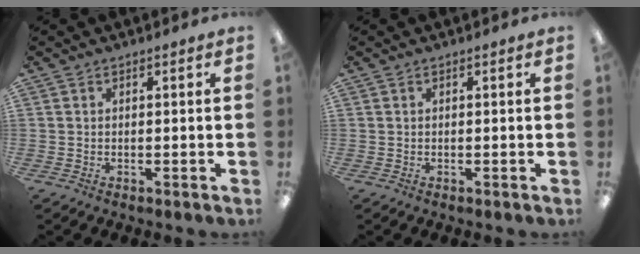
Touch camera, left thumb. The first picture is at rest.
{"total": 0.0}